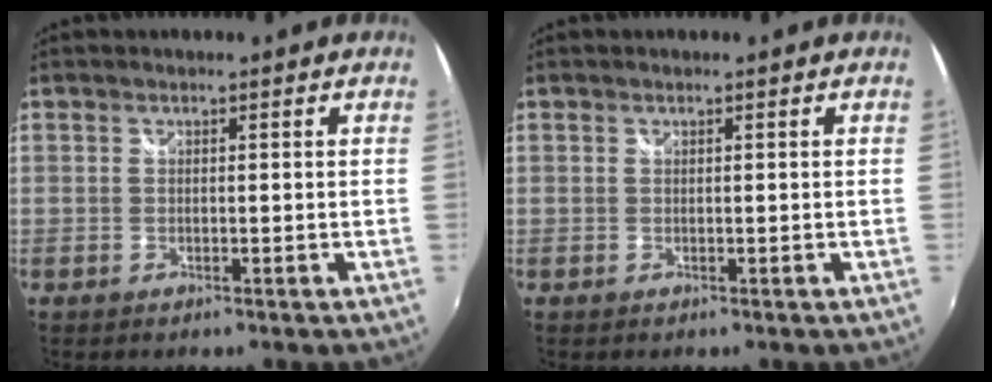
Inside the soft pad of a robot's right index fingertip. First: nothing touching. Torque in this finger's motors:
{"motor_torque": [0.02, 0.04, 0.01, -0.01]}